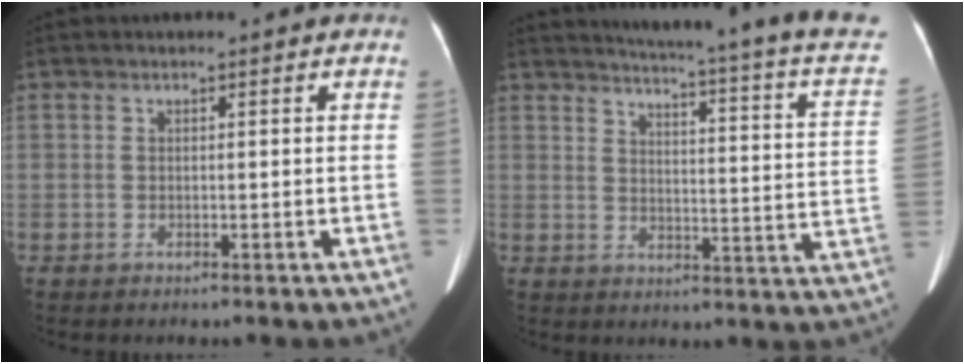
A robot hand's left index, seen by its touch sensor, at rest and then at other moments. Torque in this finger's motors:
{"motor_torque": [0.38, -1.27, 0.02, 0.02]}